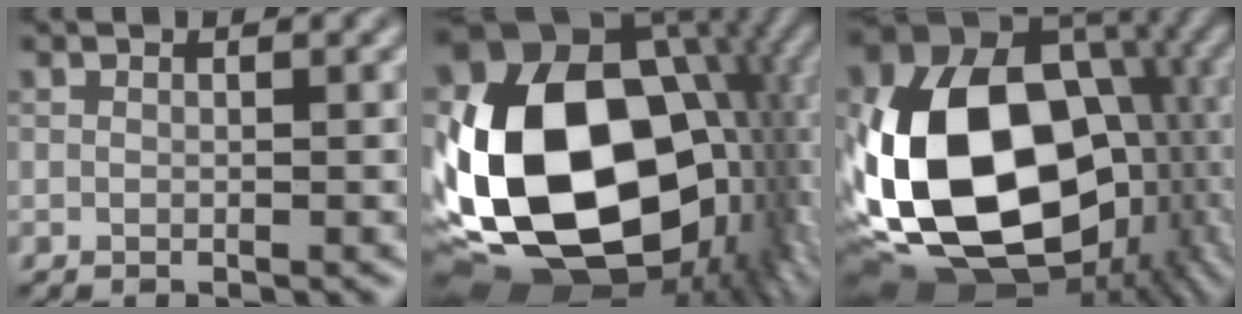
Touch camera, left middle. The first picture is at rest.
{"total": 20.7, "force": [-0.3, 15.2, 14.1], "torque": [-0.299, -0.025, 0.016]}
{"total": 20.4, "force": [-2.5, 14.5, 14.2], "torque": [-0.294, -0.025, -0.019]}